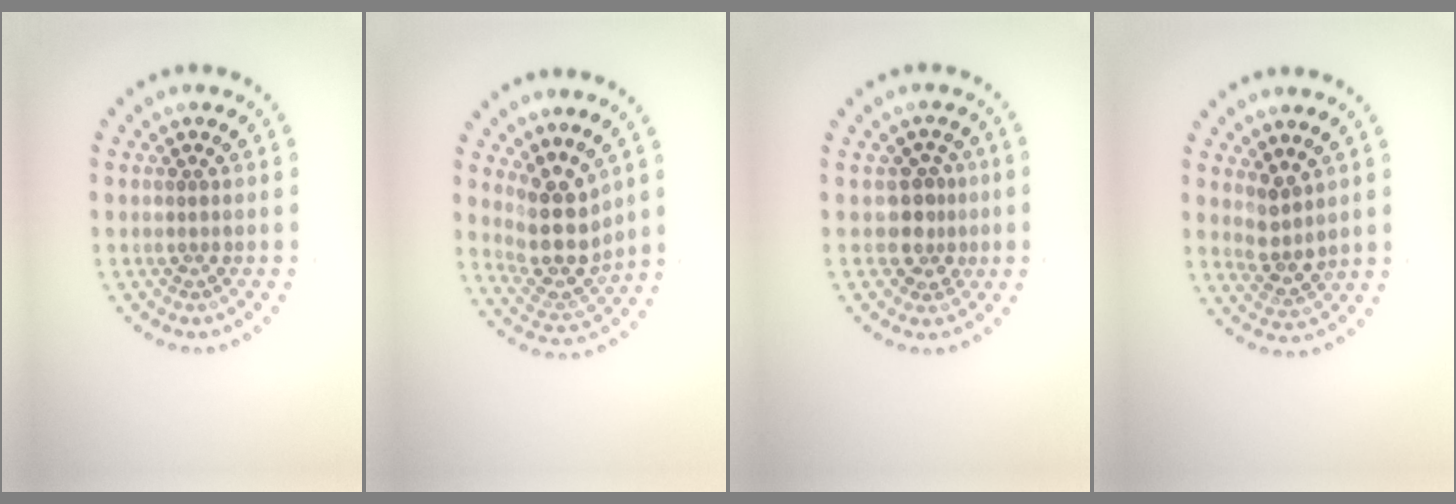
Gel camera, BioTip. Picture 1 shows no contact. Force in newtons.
{"total": 4.5, "press": 3.7, "slide": 2.5}
{"total": 2.5, "press": 2.2, "slide": 1.3}
{"total": 2.4, "press": 1.9, "slide": 1.4}